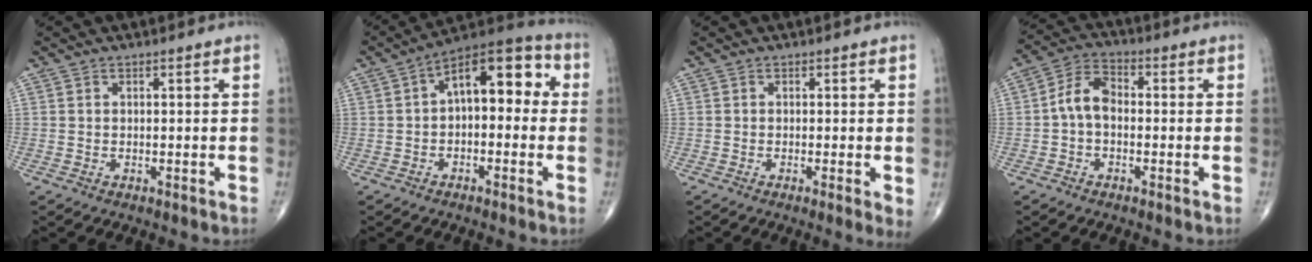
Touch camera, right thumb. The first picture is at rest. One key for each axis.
{"total": 12.6, "fx": 1.1, "fy": 6.8, "fz": 10.5, "tx": -0.115, "ty": 0.043, "tz": -0.002}
{"total": 2.4, "fx": -0.3, "fy": 0.2, "fz": 2.3, "tx": -0.036, "ty": -0.008, "tz": -0.009}
{"total": 6.5, "fx": -0.7, "fy": 4.2, "fz": 5.0, "tx": -0.084, "ty": 0.023, "tz": -0.027}